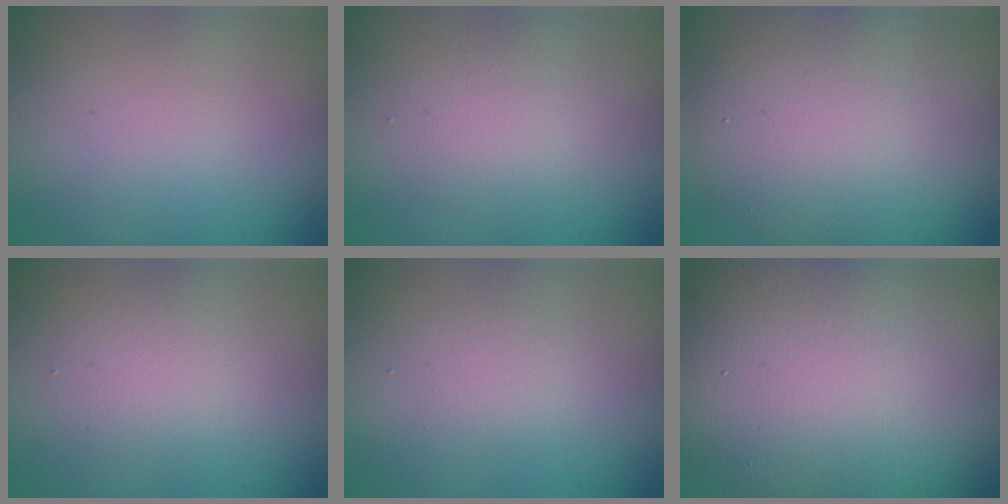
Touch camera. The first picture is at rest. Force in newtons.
{"total": 3.0, "press": 3.0, "slide": 0.2}
{"total": 7.8, "press": 7.8, "slide": 0.6}
{"total": 2.4, "press": 2.4, "slide": 0.2}
{"total": 1.3, "press": 1.3, "slide": 0.0}
{"total": 17.7, "press": 17.7, "slide": 0.9}